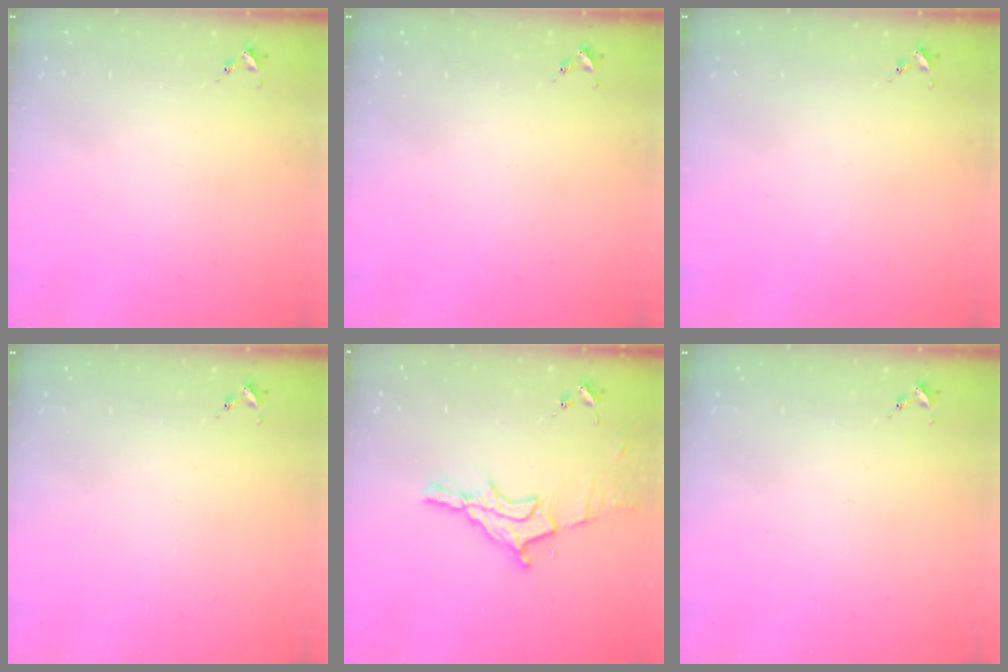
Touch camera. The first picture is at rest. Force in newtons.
{"total": 0.0}
{"total": 0.0}
{"total": 0.0}
{"total": 12.1, "press": 12.0, "slide": 1.0}
{"total": 0.0}